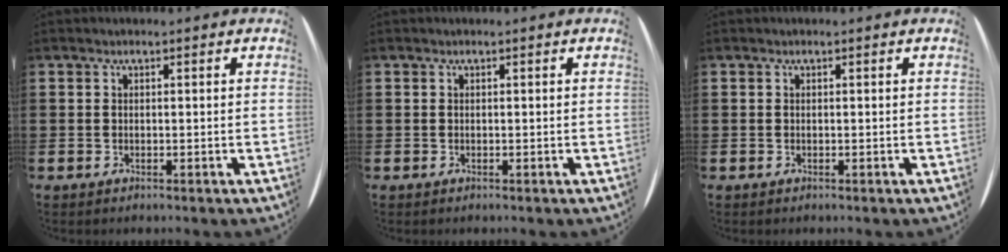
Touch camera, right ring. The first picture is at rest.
{"total": 0.0}
{"total": 0.0}